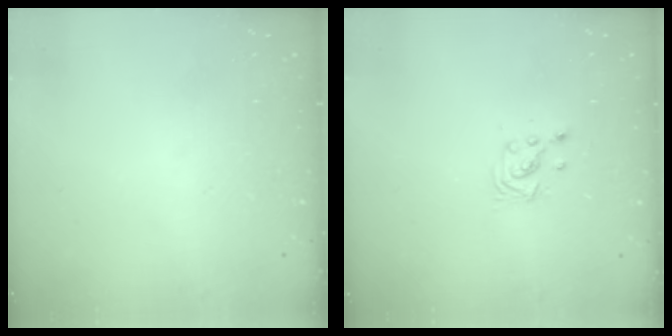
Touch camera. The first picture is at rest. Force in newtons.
{"total": 3.0, "press": 2.9, "slide": 0.5}